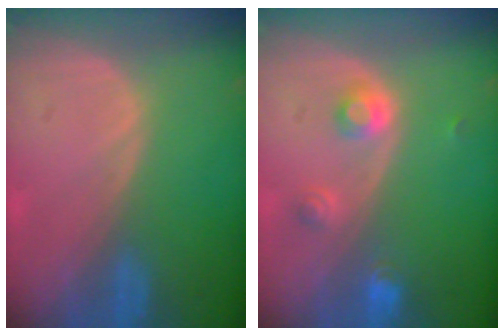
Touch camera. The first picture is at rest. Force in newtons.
{"total": 3.3, "press": 3.2, "slide": 1.0}